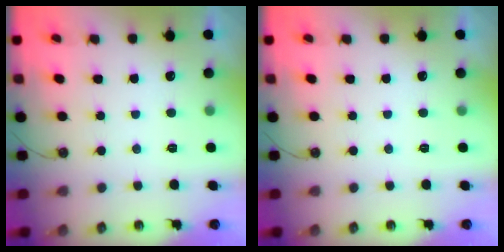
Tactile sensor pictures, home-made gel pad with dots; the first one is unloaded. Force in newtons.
{"total": 0.0}